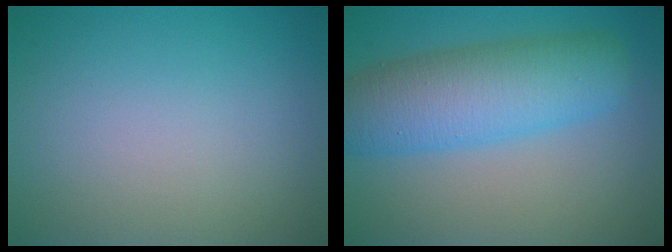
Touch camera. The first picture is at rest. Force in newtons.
{"total": 7.6, "press": 7.6, "slide": 0.2}